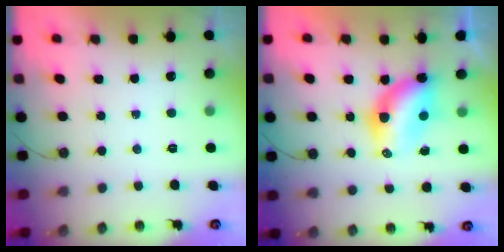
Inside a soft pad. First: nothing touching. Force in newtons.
{"total": 8.9, "press": 8.1, "slide": 3.8}